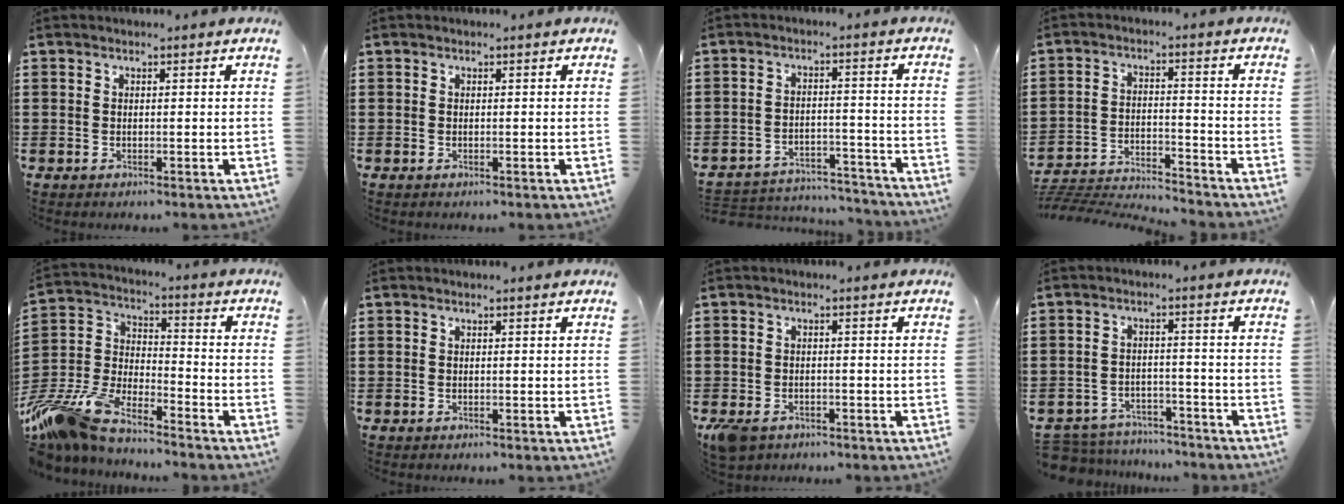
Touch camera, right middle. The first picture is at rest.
{"total": 0.0}
{"total": 4.4, "force": [-4.3, 0.9, 0.2], "torque": [-0.015, 0.005, -0.093]}
{"total": 4.6, "force": [-4.5, 0.3, 0.7], "torque": [-0.031, -0.002, -0.100]}
{"total": 11.1, "force": [-9.9, 2.5, 4.4], "torque": [-0.120, 0.009, -0.207]}
{"total": 0.0}
{"total": 2.0, "force": [-1.6, 1.1, 0.7], "torque": [-0.031, -0.004, -0.038]}
{"total": 4.5, "force": [-4.4, 0.9, 0.1], "torque": [-0.013, 0.005, -0.096]}